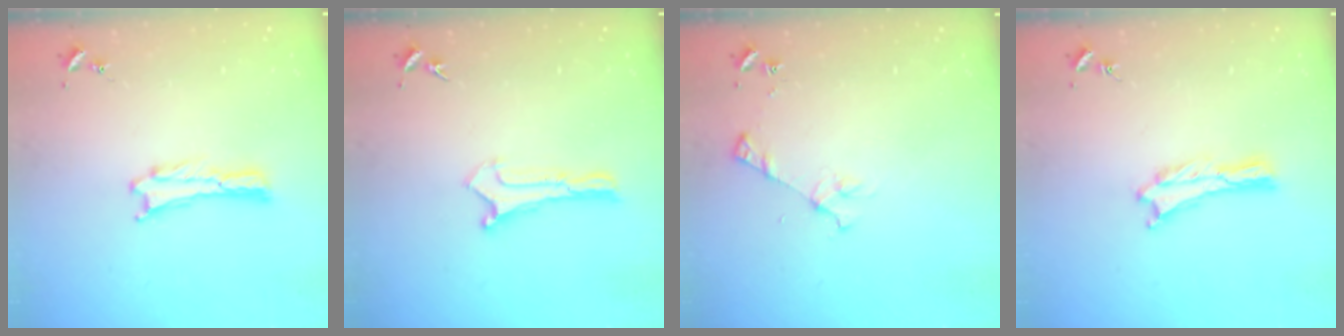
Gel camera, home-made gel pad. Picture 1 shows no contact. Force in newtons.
{"total": 0.0}
{"total": 3.4, "press": 3.3, "slide": 0.2}
{"total": 0.0}